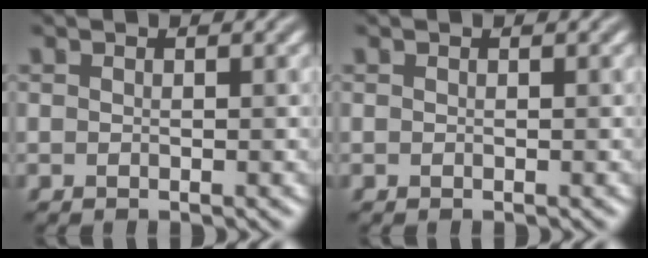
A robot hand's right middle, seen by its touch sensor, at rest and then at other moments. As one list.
[{"total": 0.0}]